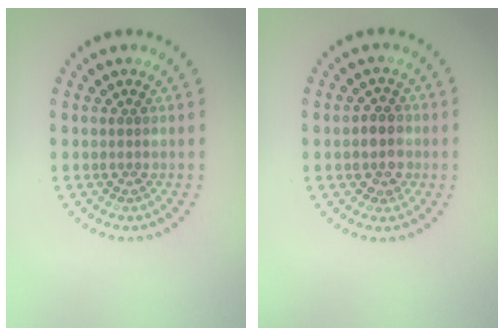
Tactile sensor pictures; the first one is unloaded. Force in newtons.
{"total": 2.6, "press": 2.5, "slide": 0.7}